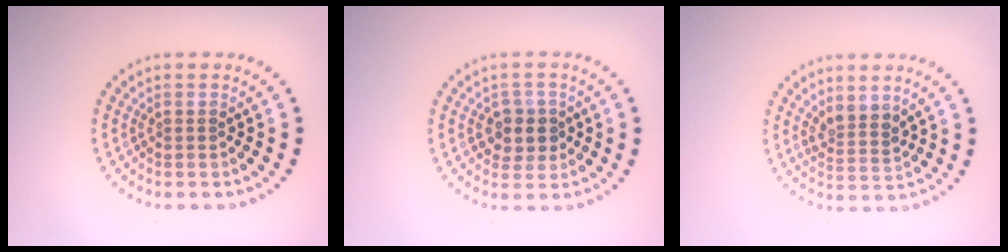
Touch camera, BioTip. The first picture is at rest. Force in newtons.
{"total": 2.6, "press": 2.5, "slide": 0.9}
{"total": 2.4, "press": 1.9, "slide": 1.5}